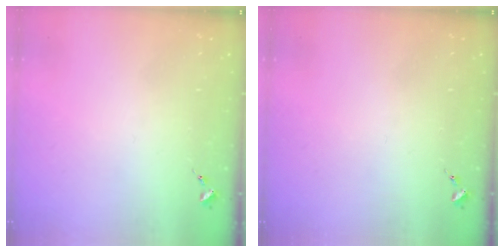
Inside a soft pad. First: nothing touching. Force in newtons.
{"total": 0.0}